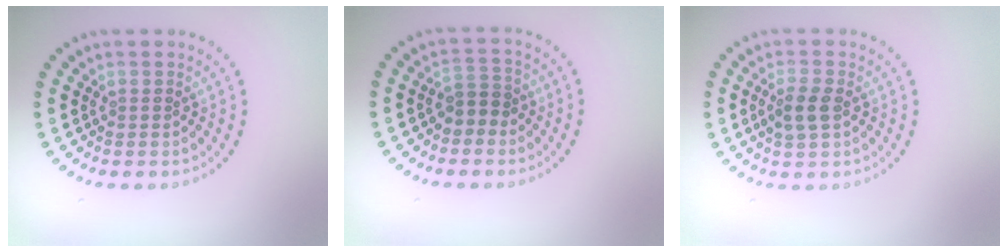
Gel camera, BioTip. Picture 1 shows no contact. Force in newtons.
{"total": 1.9, "press": 1.8, "slide": 0.7}
{"total": 2.3, "press": 2.3, "slide": 0.5}